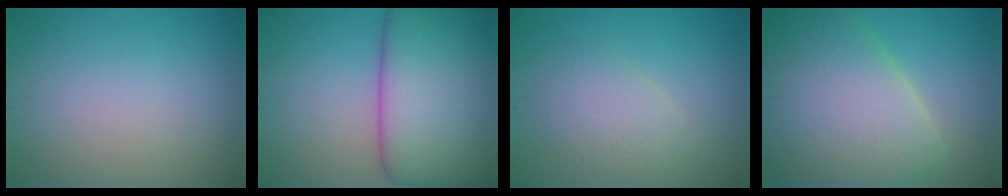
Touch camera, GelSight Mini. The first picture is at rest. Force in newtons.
{"total": 12.3, "press": 12.3, "slide": 0.8}
{"total": 3.0, "press": 3.0, "slide": 0.2}
{"total": 12.1, "press": 12.0, "slide": 1.0}